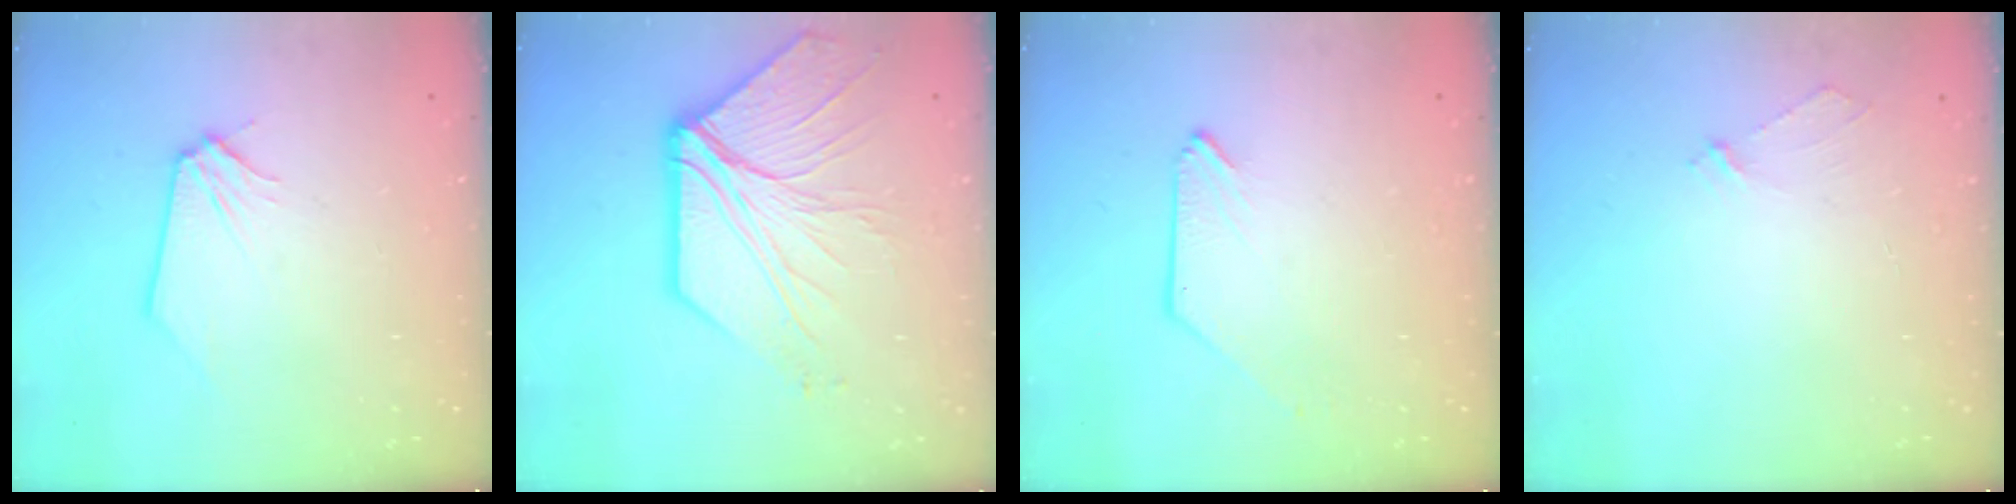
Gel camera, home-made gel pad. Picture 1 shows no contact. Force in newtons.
{"total": 14.5, "press": 14.5, "slide": 0.7}
{"total": 0.0}
{"total": 2.2, "press": 2.2, "slide": 0.2}